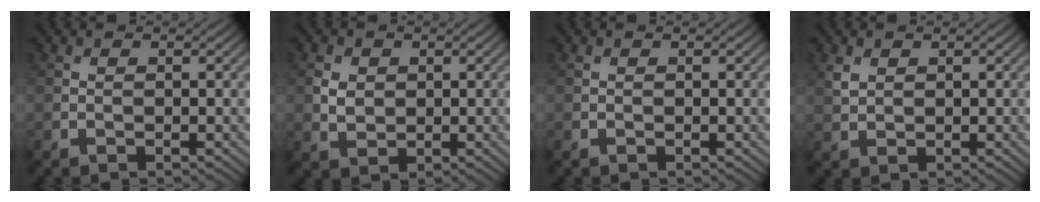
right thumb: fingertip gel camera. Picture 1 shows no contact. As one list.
[{"total": 2.5, "force": [0.4, 2.1, 1.4], "torque": [-0.035, -0.003, 0.007]}, {"total": 0.0}, {"total": 1.9, "force": [1.0, 1.3, 1.0], "torque": [-0.027, -0.001, 0.023]}]